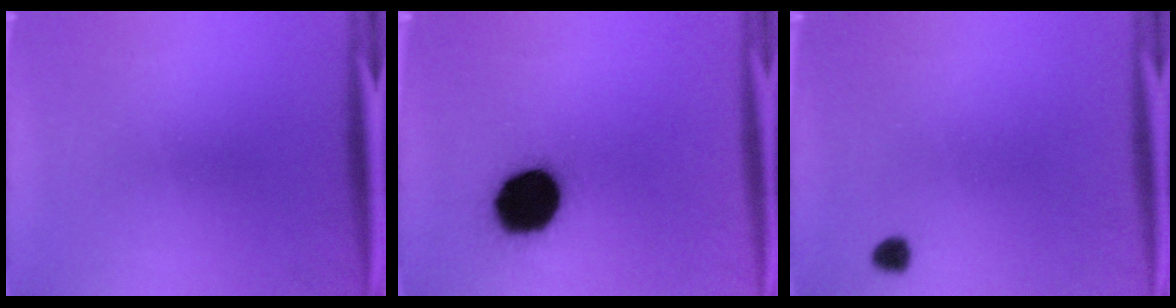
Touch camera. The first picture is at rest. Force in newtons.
{"total": 16.8}
{"total": 1.7}